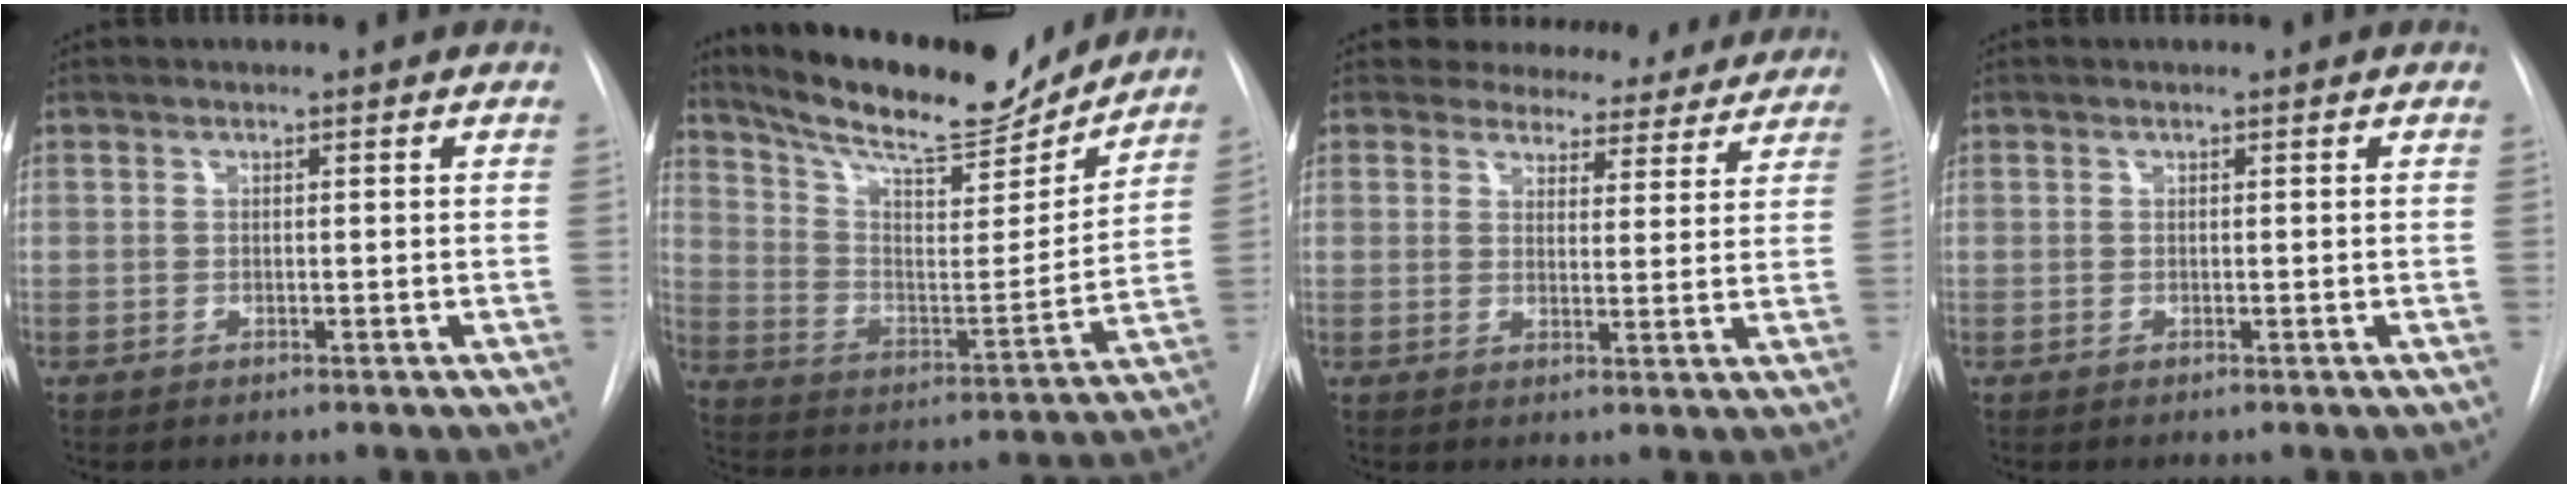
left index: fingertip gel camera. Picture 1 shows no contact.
{"total": 18.3, "force": [16.3, 3.5, 7.4], "torque": [-0.131, -0.019, 0.260]}
{"total": 11.4, "force": [10.3, 4.6, 1.3], "torque": [0.012, -0.020, 0.105]}
{"total": 0.0}